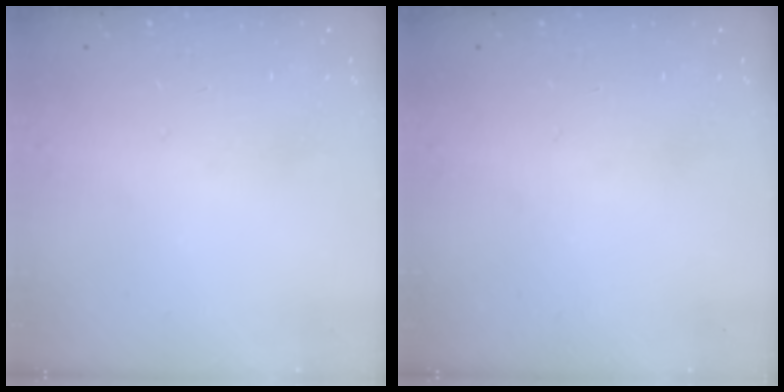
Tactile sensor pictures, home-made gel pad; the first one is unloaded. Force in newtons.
{"total": 0.0}